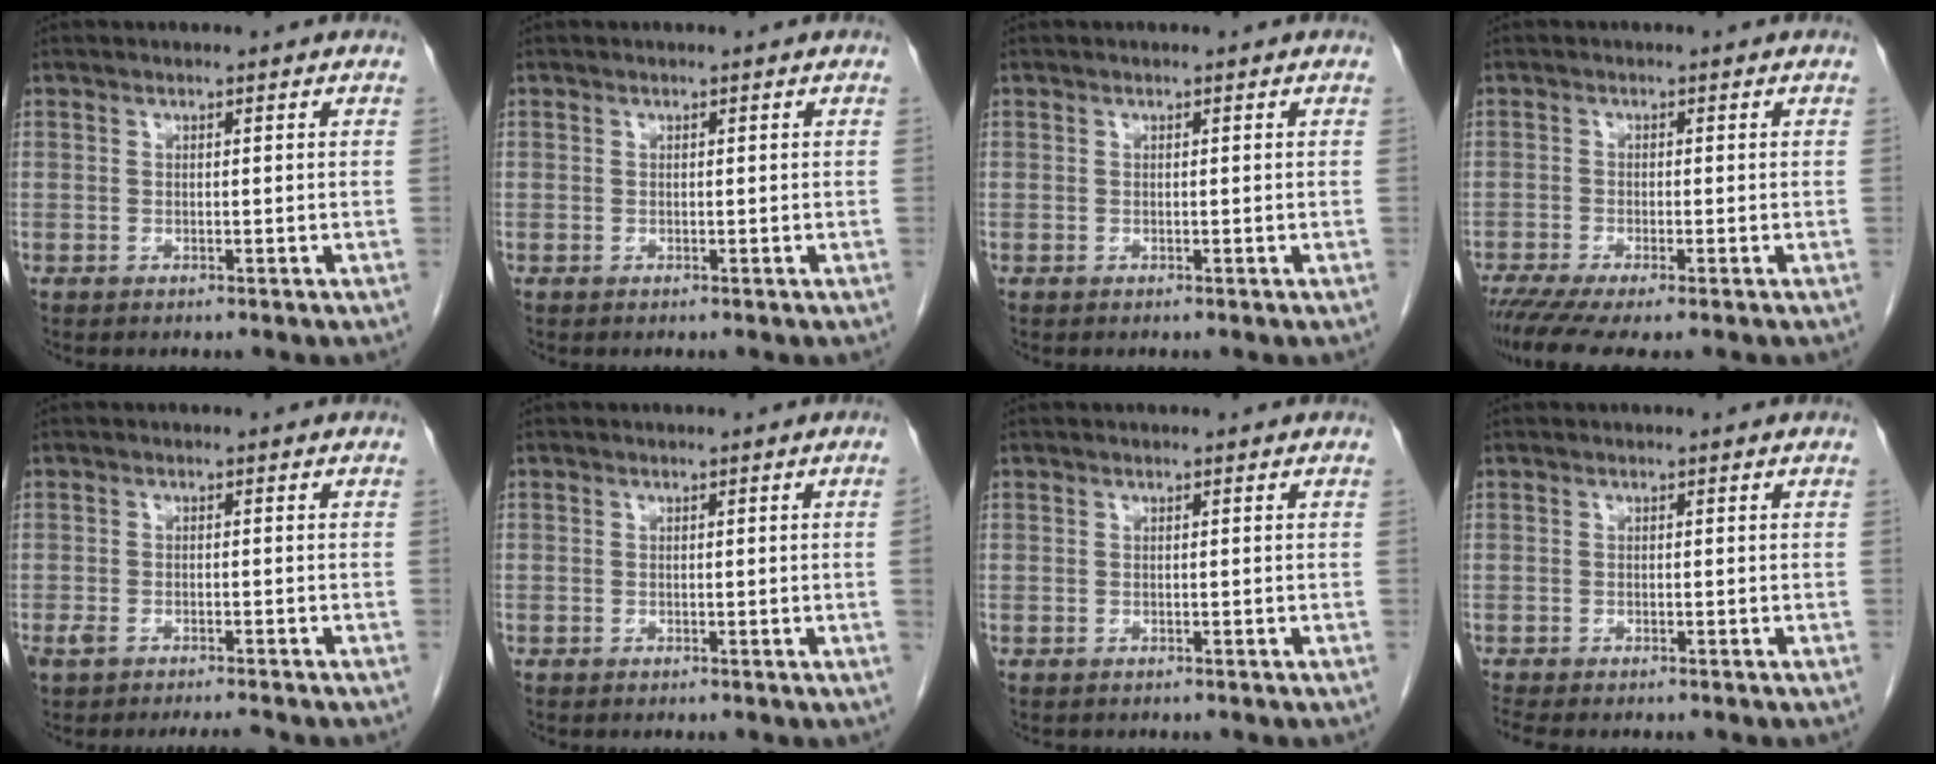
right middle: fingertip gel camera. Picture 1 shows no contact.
{"total": 0.0}
{"total": 0.0}
{"total": 6.3, "force": [-4.8, 0.5, 4.0], "torque": [-0.065, -0.015, -0.081]}
{"total": 4.6, "force": [-3.7, 1.1, 2.3], "torque": [-0.046, 0.000, -0.059]}
{"total": 0.9, "force": [-0.2, -0.3, 0.8], "torque": [-0.007, 0.001, -0.003]}
{"total": 0.6, "force": [-0.5, 0.2, 0.1], "torque": [-0.010, 0.000, -0.009]}
{"total": 4.6, "force": [-4.0, 1.1, 2.1], "torque": [-0.031, -0.010, -0.061]}